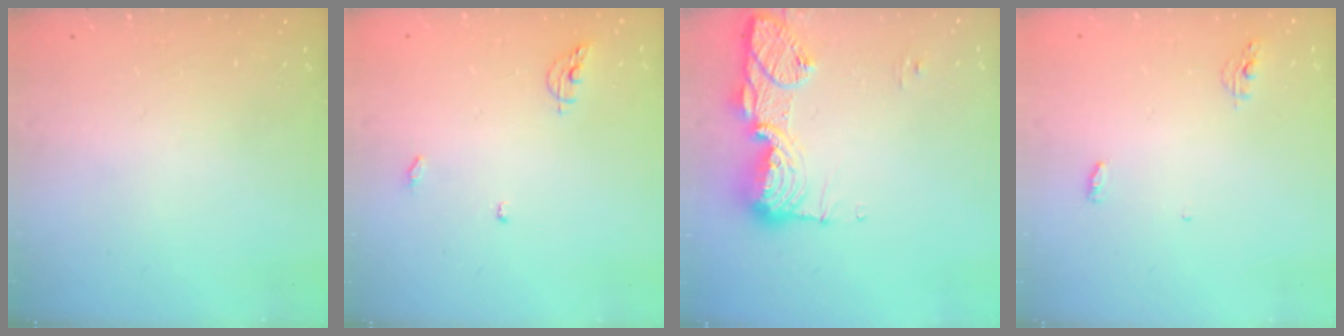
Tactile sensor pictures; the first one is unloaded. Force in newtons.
{"total": 5.9, "press": 5.9, "slide": 0.2}
{"total": 14.7, "press": 14.7, "slide": 1.4}
{"total": 4.1, "press": 4.0, "slide": 0.9}